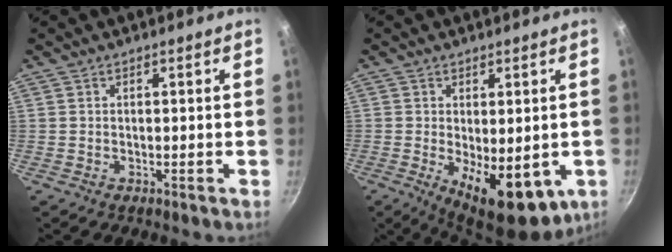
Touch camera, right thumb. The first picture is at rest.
{"total": 13.1, "force": [-2.9, 6.0, 11.3], "torque": [-0.137, -0.015, -0.023]}